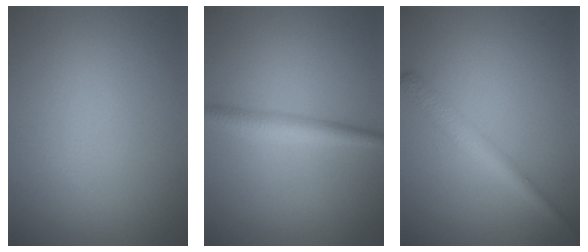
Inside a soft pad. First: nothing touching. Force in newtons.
{"total": 2.7, "press": 2.7, "slide": 0.0}
{"total": 2.7, "press": 2.7, "slide": 0.1}